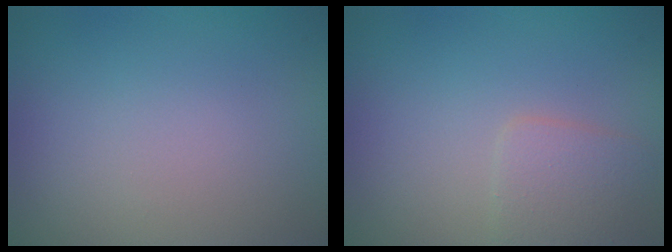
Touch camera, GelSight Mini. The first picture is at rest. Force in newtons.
{"total": 2.2, "press": 2.2, "slide": 0.1}